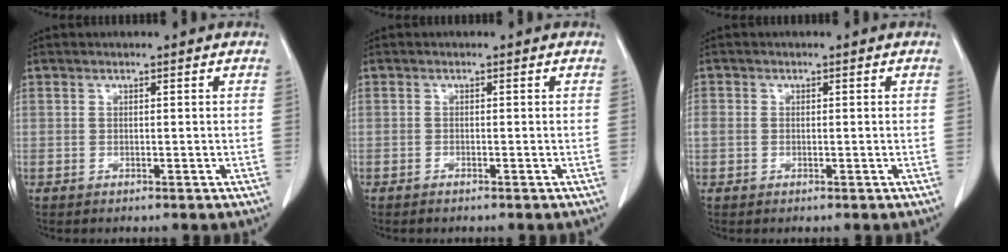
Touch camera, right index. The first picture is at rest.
{"total": 0.5, "force": [-0.5, 0.0, 0.2], "torque": [-0.008, -0.002, -0.009]}
{"total": 1.6, "force": [0.0, 1.4, 0.9], "torque": [-0.029, 0.015, 0.003]}